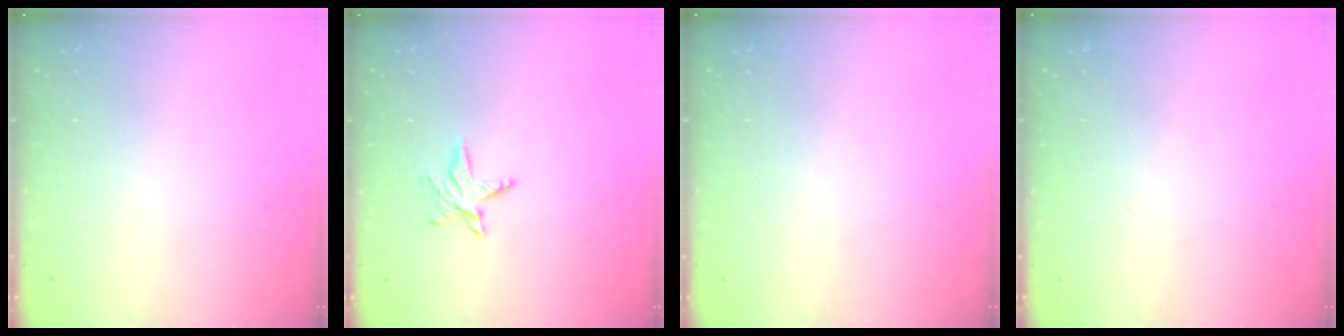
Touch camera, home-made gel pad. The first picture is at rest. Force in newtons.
{"total": 3.7, "press": 3.6, "slide": 0.5}
{"total": 0.0}
{"total": 0.0}